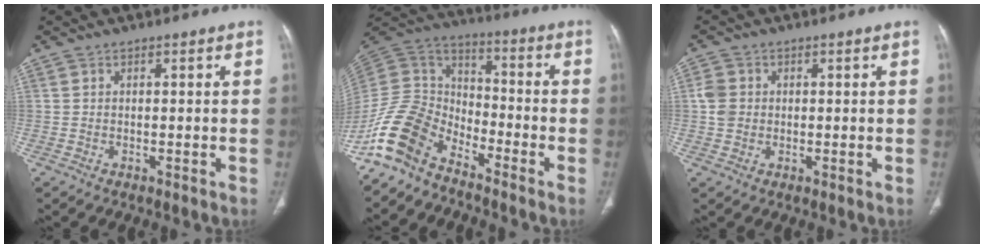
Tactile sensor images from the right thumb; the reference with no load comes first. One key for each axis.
{"total": 13.4, "fx": -10.0, "fy": 7.2, "fz": 5.3, "tx": -0.100, "ty": 0.084, "tz": -0.208}
{"total": 3.8, "fx": 0.2, "fy": 3.4, "fz": 1.8, "tx": -0.027, "ty": 0.005, "tz": 0.001}